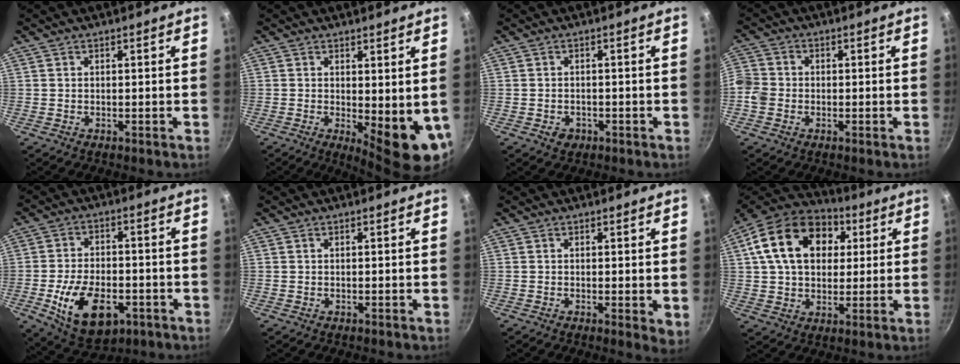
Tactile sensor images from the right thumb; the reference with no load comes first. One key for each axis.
{"total": 9.4, "fx": 0.0, "fy": 3.5, "fz": 8.8, "tx": -0.096, "ty": -0.016, "tz": 0.010}
{"total": 2.3, "fx": -1.1, "fy": 1.9, "fz": 0.9, "tx": -0.013, "ty": 0.007, "tz": -0.008}
{"total": 5.4, "fx": -1.6, "fy": 4.6, "fz": 2.4, "tx": -0.043, "ty": 0.017, "tz": -0.045}
{"total": 14.6, "fx": -5.0, "fy": 8.5, "fz": 10.8, "tx": -0.167, "ty": 0.011, "tz": -0.074}
{"total": 0.0}
{"total": 3.2, "fx": 0.2, "fy": 1.1, "fz": 3.0, "tx": -0.035, "ty": -0.010, "tz": 0.002}
{"total": 20.2, "fx": 5.8, "fy": 14.2, "fz": 13.2, "tx": -0.211, "ty": 0.015, "tz": 0.085}